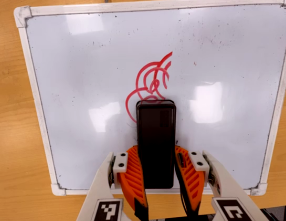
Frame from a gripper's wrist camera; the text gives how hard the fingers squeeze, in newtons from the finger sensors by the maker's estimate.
{"total": 8.3, "left": 6.5, "right": 10.1}